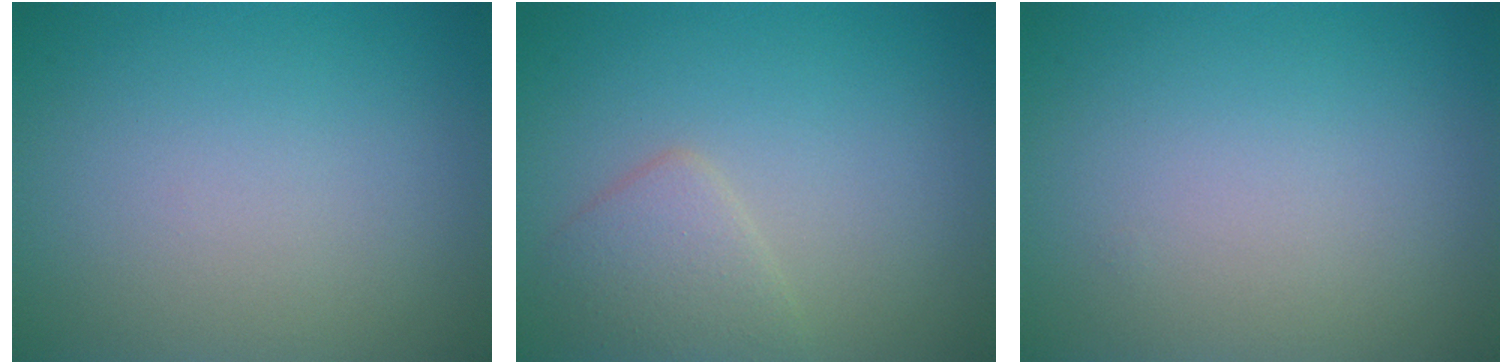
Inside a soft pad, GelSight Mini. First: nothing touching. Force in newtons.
{"total": 2.5, "press": 2.5, "slide": 0.2}
{"total": 0.0}